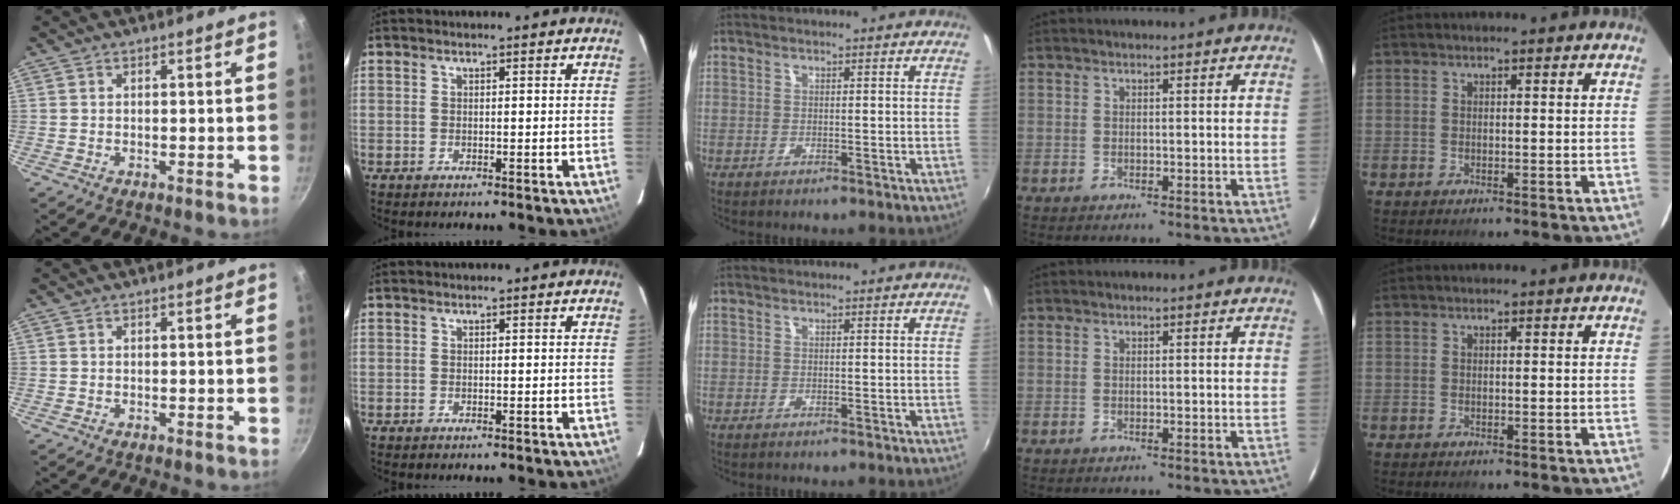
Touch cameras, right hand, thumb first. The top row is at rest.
{}